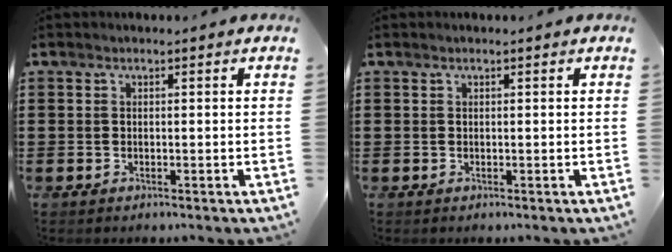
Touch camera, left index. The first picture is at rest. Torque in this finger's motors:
{"motor_torque": [0.24, 0.47, 0.02, 0.00]}